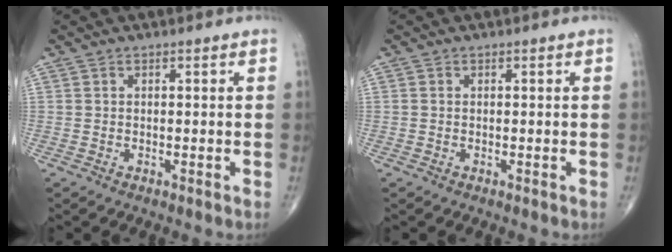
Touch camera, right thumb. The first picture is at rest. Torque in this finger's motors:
{"motor_torque": [-0.23, 0.01, -0.12, -0.07, -0.02]}